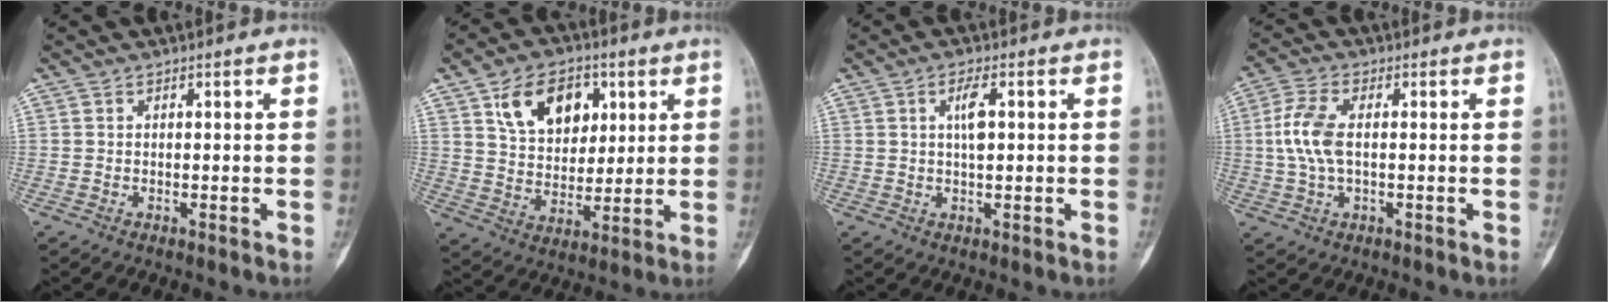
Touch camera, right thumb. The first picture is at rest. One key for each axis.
{"total": 13.5, "fx": 5.6, "fy": 9.1, "fz": 8.2, "tx": -0.095, "ty": -0.019, "tz": 0.101}
{"total": 4.0, "fx": 0.8, "fy": 1.3, "fz": 3.7, "tx": -0.068, "ty": 0.002, "tz": 0.014}
{"total": 7.6, "fx": 0.3, "fy": 3.8, "fz": 6.6, "tx": -0.157, "ty": 0.012, "tz": 0.005}